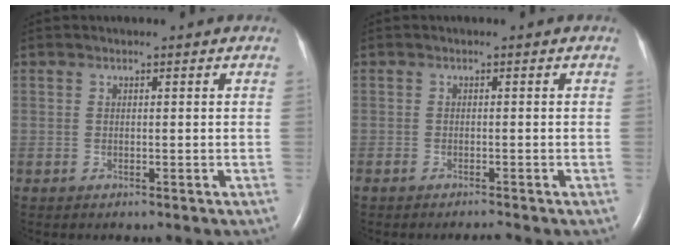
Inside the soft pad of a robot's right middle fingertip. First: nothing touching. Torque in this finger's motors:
{"motor_torque": [-0.28, 0.15, 0.01, 0.00]}